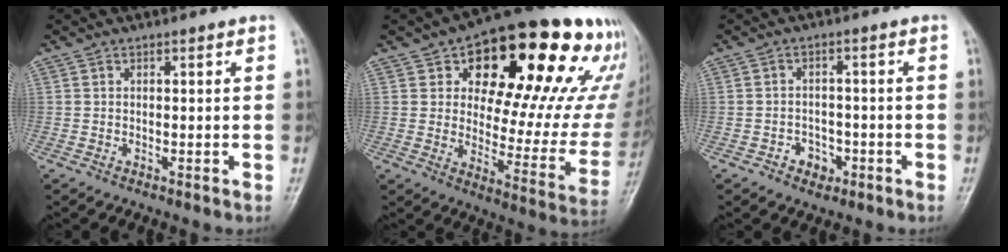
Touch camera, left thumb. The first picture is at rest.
{"total": 29.2, "force": [15.5, 13.3, 20.9], "torque": [-0.243, -0.021, 0.216]}
{"total": 3.9, "force": [-1.9, 3.1, 1.5], "torque": [0.000, 0.017, -0.027]}